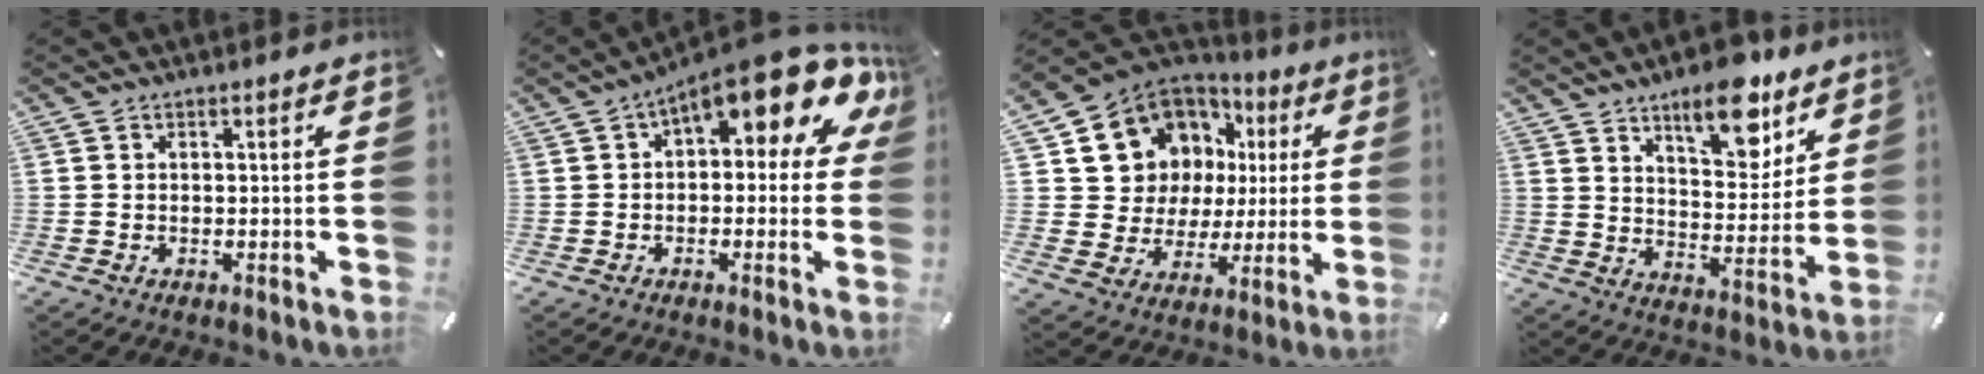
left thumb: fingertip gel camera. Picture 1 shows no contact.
{"total": 14.5, "force": [8.2, 5.0, 11.0], "torque": [-0.165, -0.058, 0.138]}
{"total": 13.4, "force": [6.0, 11.6, 3.1], "torque": [-0.067, -0.049, 0.130]}
{"total": 14.9, "force": [10.1, 6.5, 8.8], "torque": [-0.108, -0.064, 0.170]}